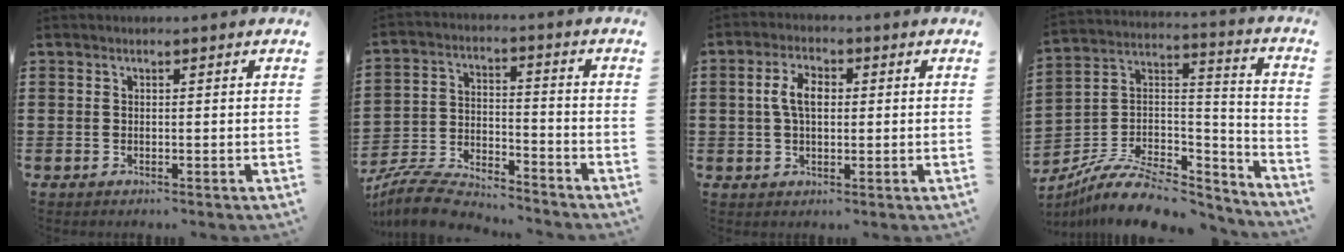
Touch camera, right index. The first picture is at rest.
{"total": 7.7, "force": [-7.4, 0.9, 1.7], "torque": [-0.046, 0.006, -0.149]}
{"total": 5.1, "force": [0.5, 2.7, 4.2], "torque": [-0.096, 0.009, 0.005]}
{"total": 10.7, "force": [-7.3, 5.0, 6.0], "torque": [-0.111, 0.027, -0.136]}